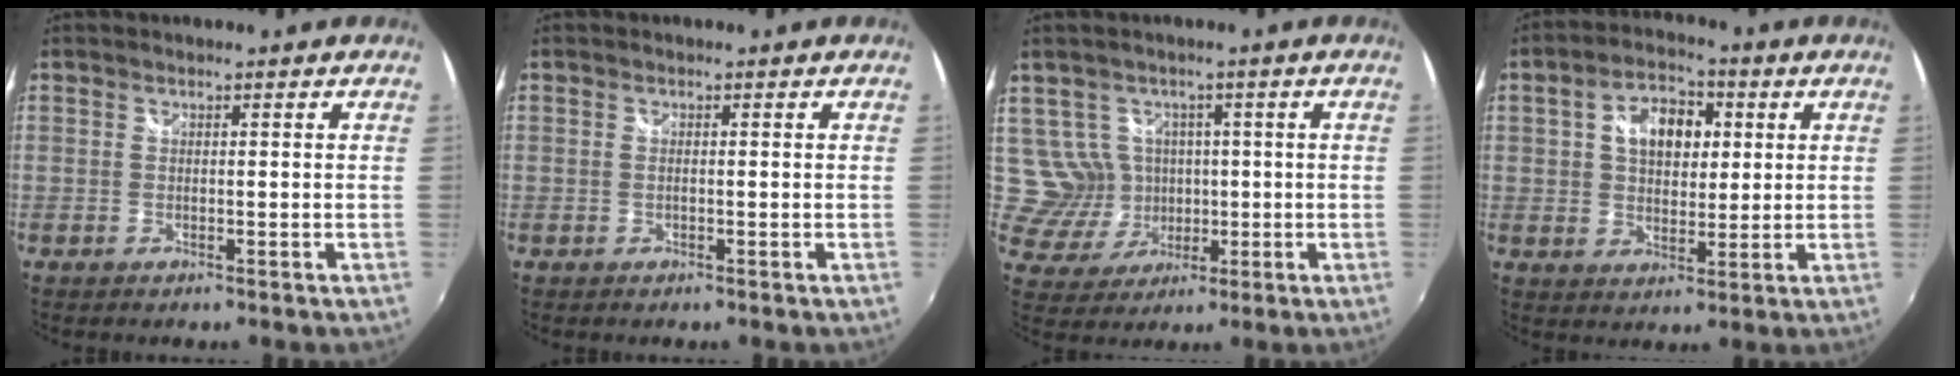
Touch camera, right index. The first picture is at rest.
{"total": 0.7, "force": [-0.1, 0.1, 0.7], "torque": [-0.014, 0.001, -0.004]}
{"total": 7.3, "force": [0.9, 7.0, 1.7], "torque": [-0.045, 0.010, 0.032]}
{"total": 9.8, "force": [2.5, 6.3, 7.1], "torque": [-0.121, 0.023, 0.040]}